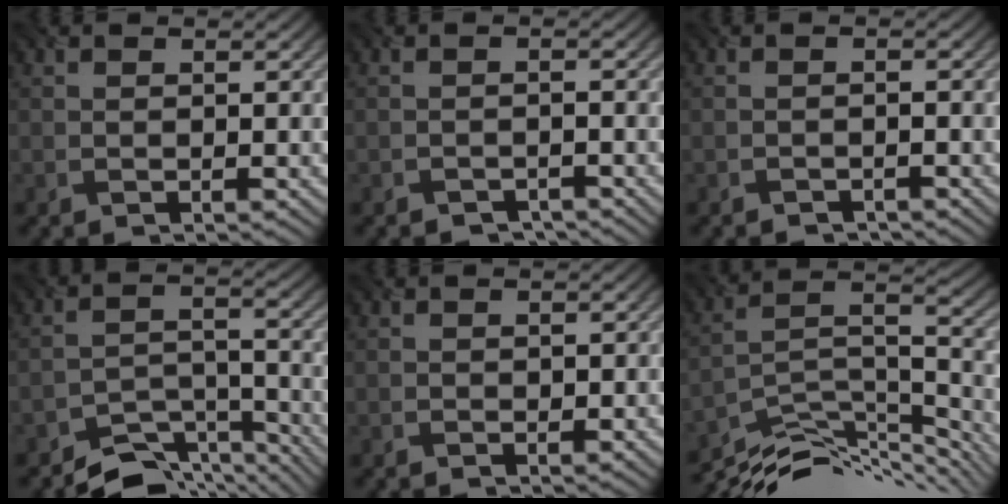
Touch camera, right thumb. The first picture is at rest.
{"total": 1.7, "force": [-1.6, 0.4, 0.4], "torque": [-0.003, 0.003, -0.027]}
{"total": 1.3, "force": [-1.3, 0.2, 0.4], "torque": [-0.005, 0.000, -0.024]}
{"total": 7.7, "force": [-6.9, 2.3, 2.6], "torque": [-0.039, -0.001, -0.123]}
{"total": 0.6, "force": [-0.3, 0.3, 0.3], "torque": [-0.003, -0.002, -0.003]}
{"total": 12.6, "force": [-9.6, 3.6, 7.4], "torque": [-0.141, -0.001, -0.163]}